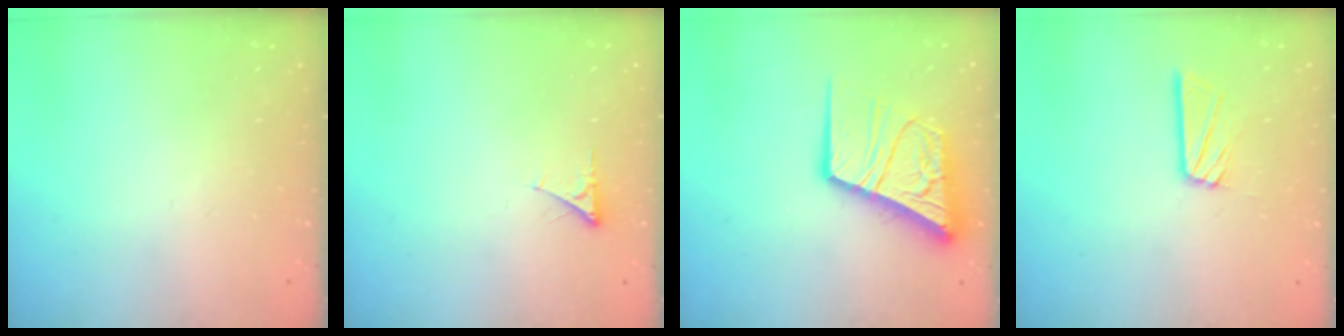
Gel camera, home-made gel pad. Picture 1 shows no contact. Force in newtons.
{"total": 2.4, "press": 2.4, "slide": 0.4}
{"total": 16.9, "press": 16.8, "slide": 1.8}
{"total": 8.5, "press": 8.4, "slide": 0.7}